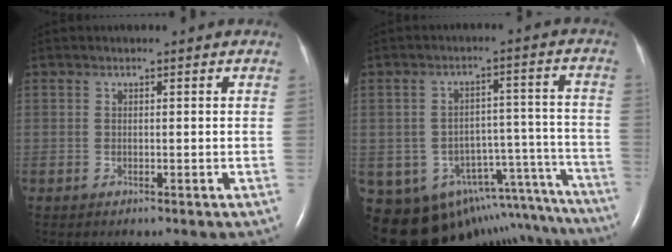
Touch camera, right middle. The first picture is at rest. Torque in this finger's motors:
{"motor_torque": [0.31, -1.01, 0.10, 0.07]}